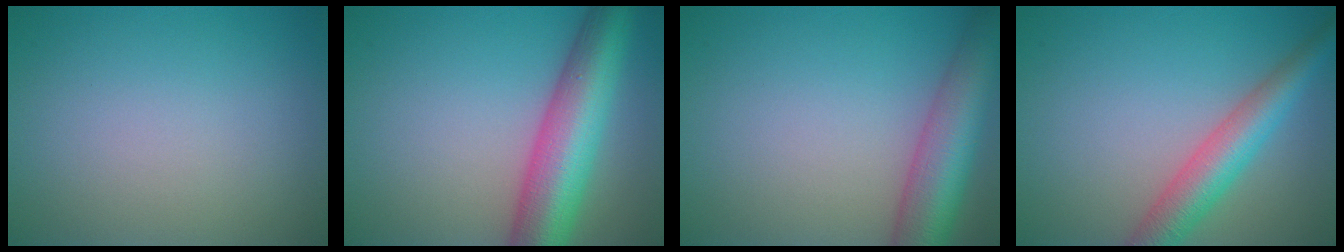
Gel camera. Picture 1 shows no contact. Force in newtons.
{"total": 9.4, "press": 9.4, "slide": 0.3}
{"total": 7.6, "press": 7.6, "slide": 0.4}
{"total": 5.2, "press": 5.2, "slide": 0.1}